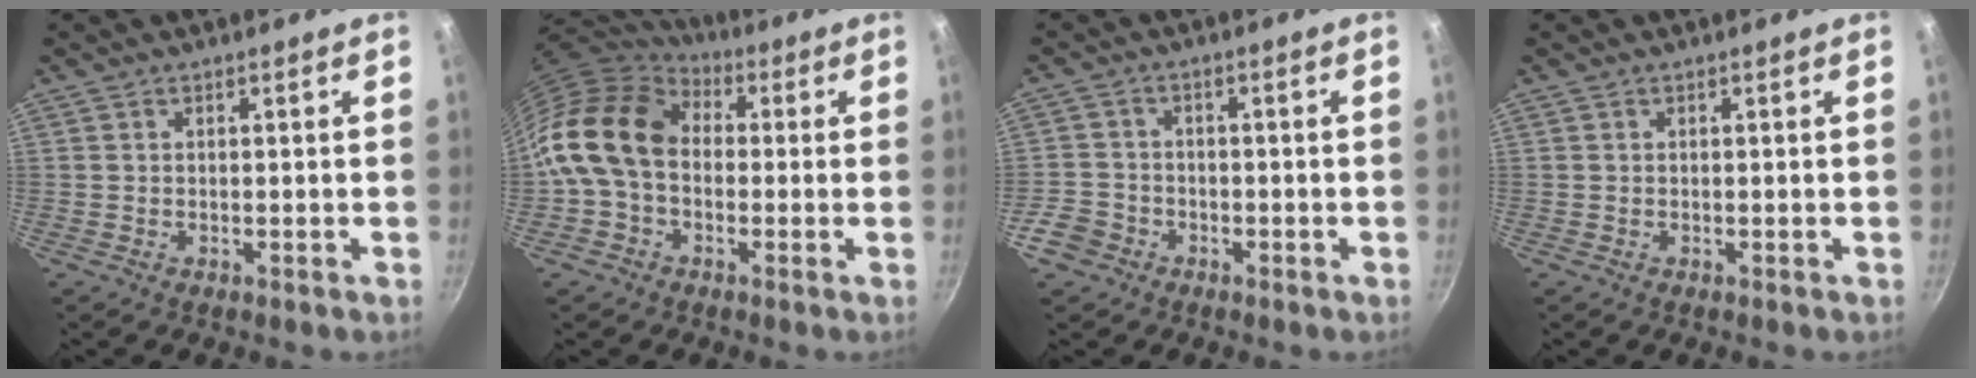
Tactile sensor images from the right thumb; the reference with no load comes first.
{"total": 16.5, "force": [0.2, 12.2, 11.2], "torque": [-0.194, 0.037, -0.015]}
{"total": 5.1, "force": [-2.7, 4.0, 1.4], "torque": [-0.016, 0.033, -0.049]}
{"total": 0.0}